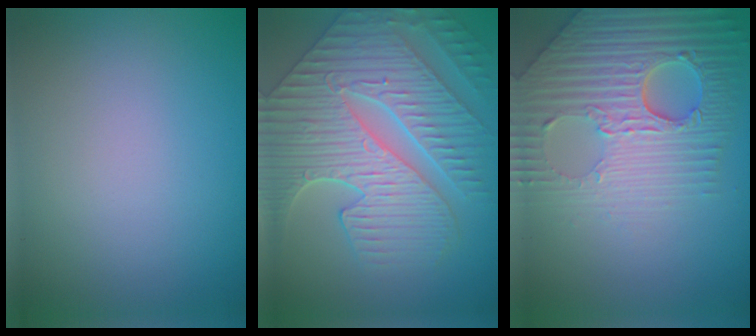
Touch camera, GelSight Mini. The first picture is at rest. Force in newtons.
{"total": 8.2, "press": 6.9, "slide": 4.5}
{"total": 7.9, "press": 6.0, "slide": 5.1}